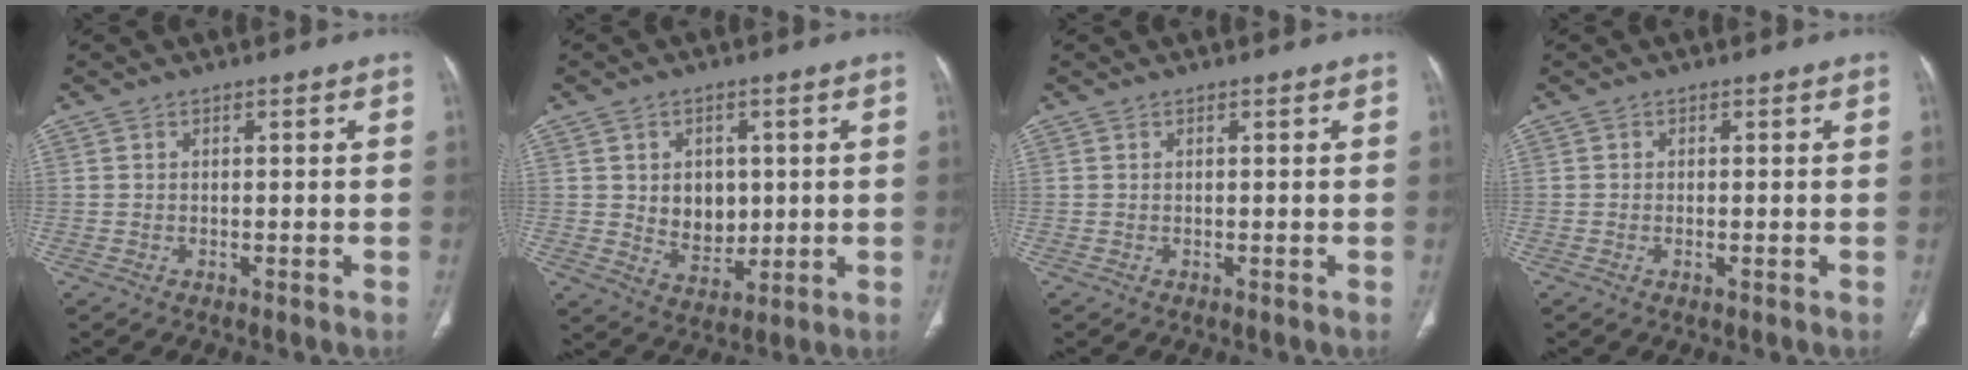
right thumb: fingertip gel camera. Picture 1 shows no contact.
{"total": 8.0, "force": [0.8, 6.2, 5.0], "torque": [-0.039, -0.010, 0.026]}
{"total": 0.0}
{"total": 0.8, "force": [-0.3, 0.3, 0.7], "torque": [-0.015, 0.000, -0.007]}